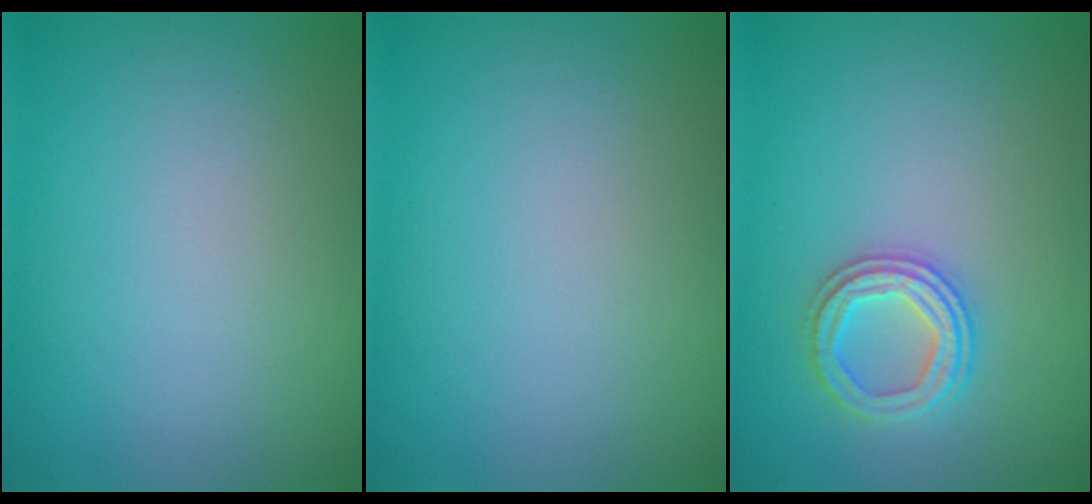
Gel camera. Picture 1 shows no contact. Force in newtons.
{"total": 0.0}
{"total": 2.6, "press": 2.6, "slide": 0.1}